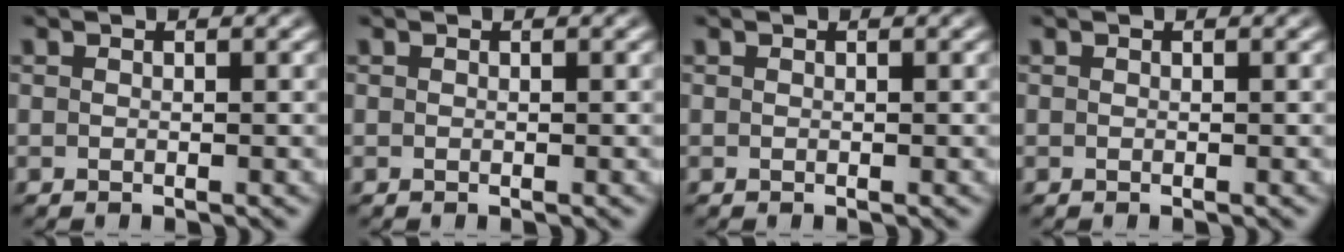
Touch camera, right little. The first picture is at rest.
{"total": 0.0}
{"total": 0.0}
{"total": 0.0}